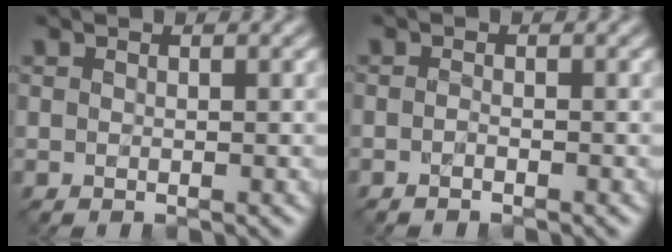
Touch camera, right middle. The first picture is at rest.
{"total": 0.7, "force": [-0.5, 0.3, 0.4], "torque": [-0.004, -0.007, -0.009]}